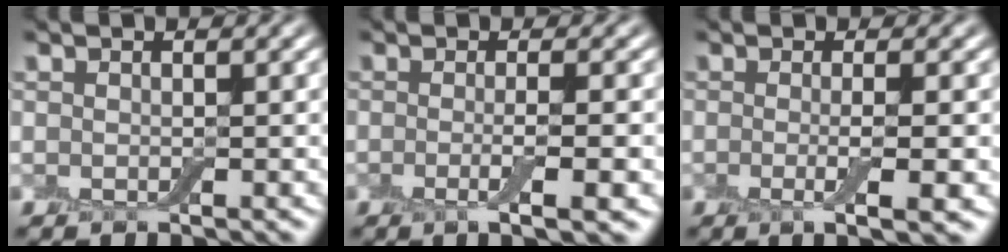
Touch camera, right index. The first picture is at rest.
{"total": 3.7, "force": [-0.8, 0.8, 3.6], "torque": [-0.055, -0.009, -0.014]}
{"total": 3.8, "force": [-0.6, 0.8, 3.6], "torque": [-0.055, -0.010, -0.009]}